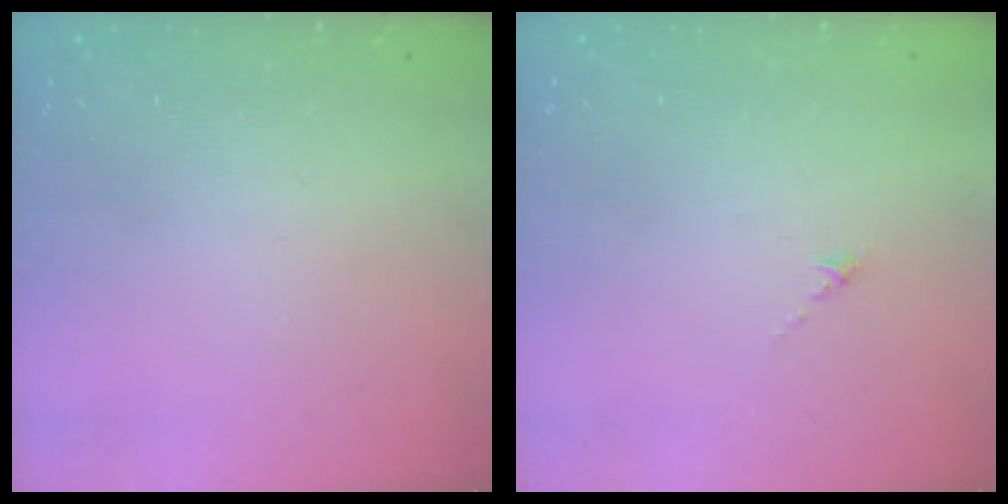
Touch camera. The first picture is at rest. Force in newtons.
{"total": 0.0}